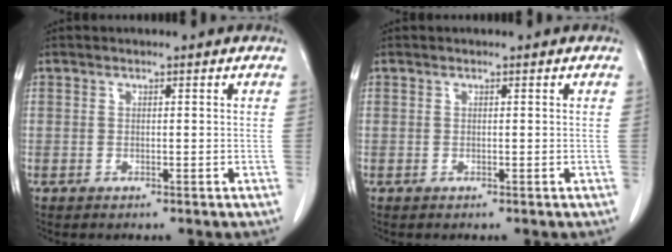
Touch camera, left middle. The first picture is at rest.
{"total": 0.0}